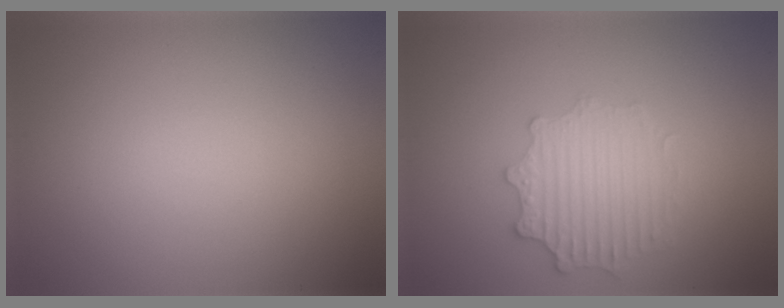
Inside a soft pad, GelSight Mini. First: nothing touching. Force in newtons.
{"total": 2.7, "press": 2.6, "slide": 0.5}